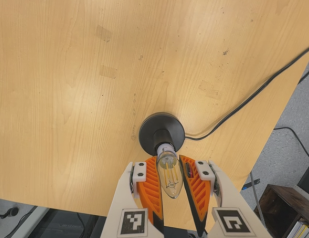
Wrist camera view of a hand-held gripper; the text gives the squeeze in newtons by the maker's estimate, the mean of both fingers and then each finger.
{"total": 13.6, "left": 13.8, "right": 13.4}